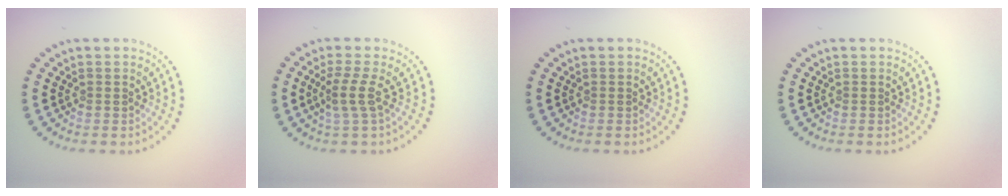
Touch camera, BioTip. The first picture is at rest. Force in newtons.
{"total": 2.3, "press": 1.6, "slide": 1.6}
{"total": 0.0}
{"total": 0.0}